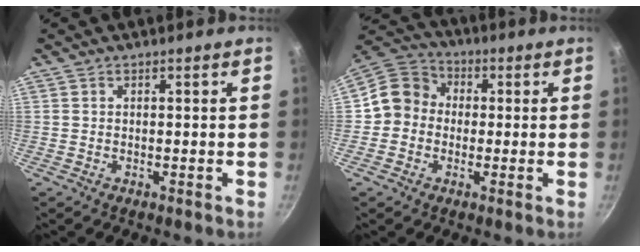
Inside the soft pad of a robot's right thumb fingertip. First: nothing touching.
{"total": 9.1, "force": [-0.2, 8.4, 3.7], "torque": [-0.034, 0.027, -0.027]}